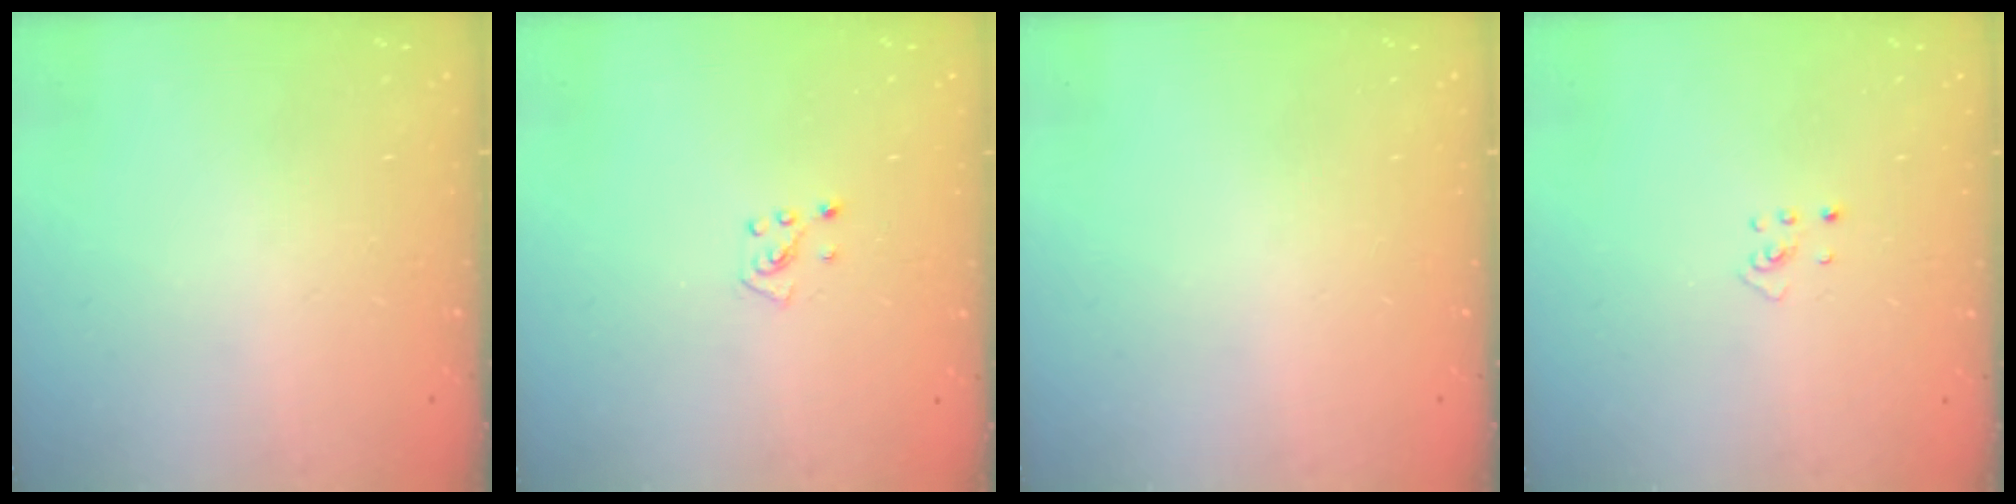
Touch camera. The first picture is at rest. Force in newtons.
{"total": 3.6, "press": 3.6, "slide": 0.4}
{"total": 0.0}
{"total": 2.5, "press": 2.4, "slide": 0.5}